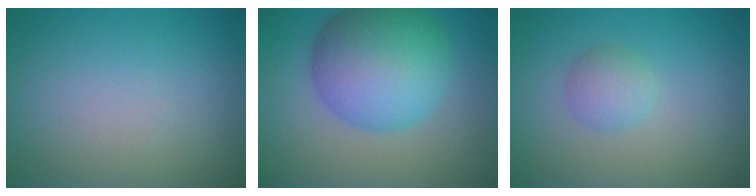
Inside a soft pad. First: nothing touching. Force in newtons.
{"total": 10.6, "press": 10.6, "slide": 0.1}
{"total": 2.1, "press": 2.1, "slide": 0.1}